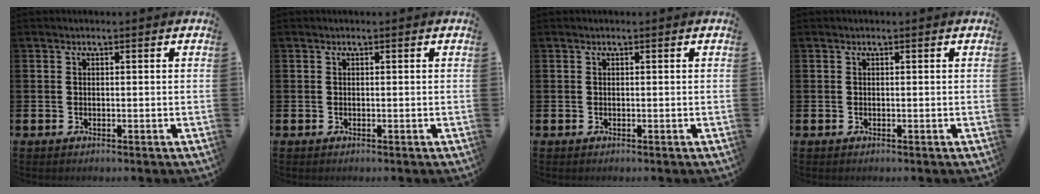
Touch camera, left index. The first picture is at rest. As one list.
[{"total": 0.0}, {"total": 0.0}, {"total": 0.0}]